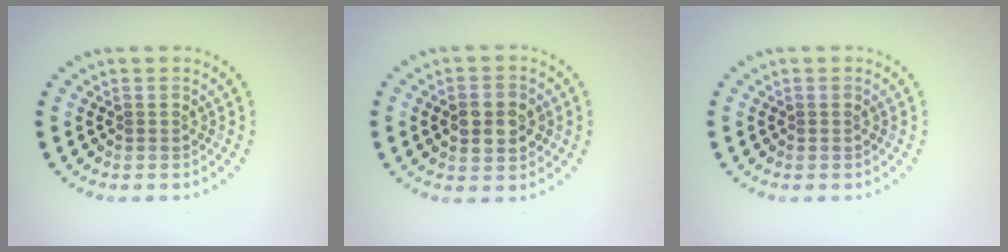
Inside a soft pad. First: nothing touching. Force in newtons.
{"total": 3.8, "press": 3.8, "slide": 0.1}
{"total": 0.0}